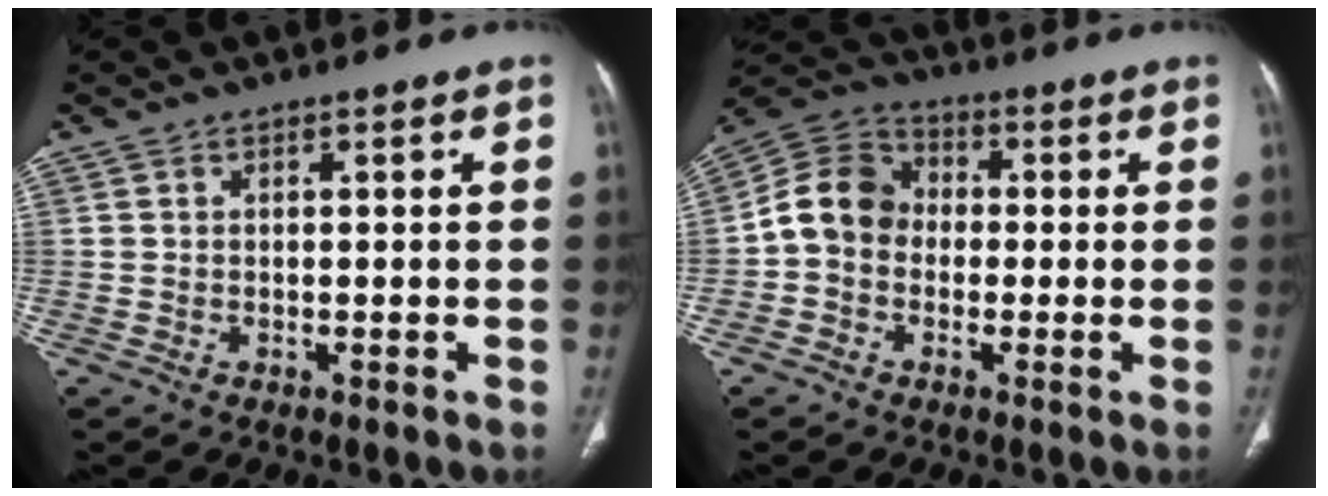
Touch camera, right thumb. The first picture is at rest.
{"total": 9.4, "force": [-0.9, 8.0, 5.0], "torque": [-0.079, 0.035, -0.034]}